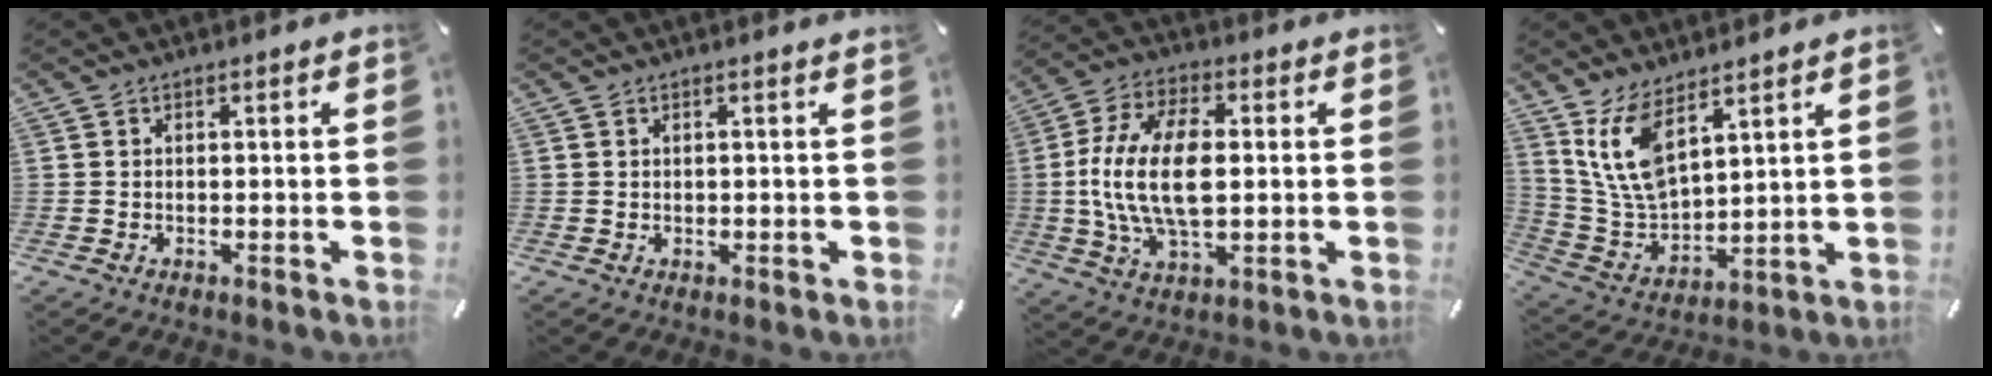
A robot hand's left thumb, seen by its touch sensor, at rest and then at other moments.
{"total": 1.0, "force": [0.2, 0.1, 0.9], "torque": [-0.017, -0.002, 0.004]}
{"total": 15.7, "force": [0.2, 8.1, 13.4], "torque": [-0.292, -0.003, 0.002]}
{"total": 11.4, "force": [7.2, 5.7, 6.8], "torque": [-0.172, -0.031, 0.135]}